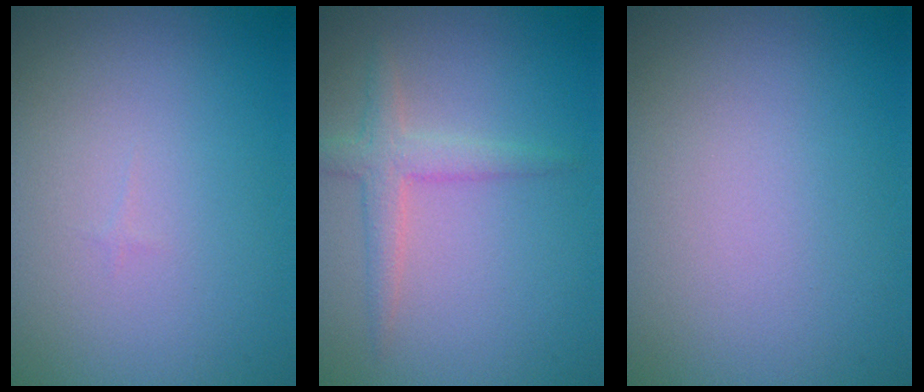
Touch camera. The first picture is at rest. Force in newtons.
{"total": 2.4, "press": 2.4, "slide": 0.1}
{"total": 0.0}